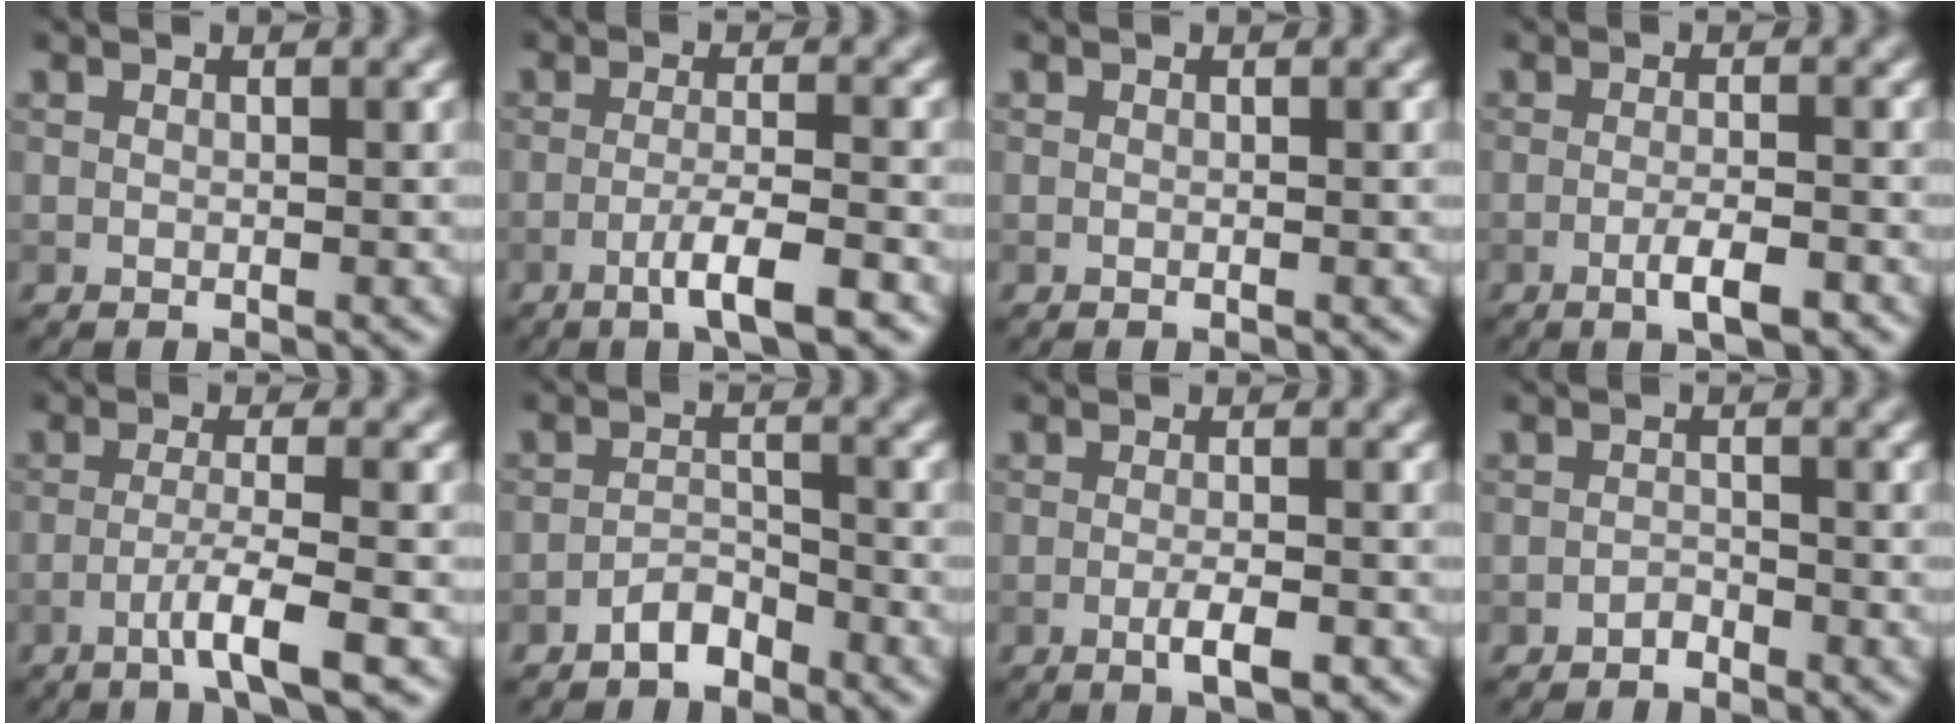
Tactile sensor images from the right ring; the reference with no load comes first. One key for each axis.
{"total": 4.2, "fx": -2.2, "fy": 0.5, "fz": 3.6, "tx": -0.061, "ty": 0.003, "tz": -0.048}
{"total": 0.0}
{"total": 2.9, "fx": -1.6, "fy": 0.5, "fz": 2.4, "tx": -0.043, "ty": -0.002, "tz": -0.031}
{"total": 3.9, "fx": -1.9, "fy": 0.3, "fz": 3.4, "tx": -0.058, "ty": 0.004, "tz": -0.048}
{"total": 2.3, "fx": -2.0, "fy": 0.9, "fz": 0.8, "tx": -0.012, "ty": 0.007, "tz": -0.042}
{"total": 2.6, "fx": -1.2, "fy": 0.5, "fz": 2.2, "tx": -0.038, "ty": -0.003, "tz": -0.025}
{"total": 1.1, "fx": -1.0, "fy": 0.4, "fz": 0.2, "tx": -0.002, "ty": 0.000, "tz": -0.021}